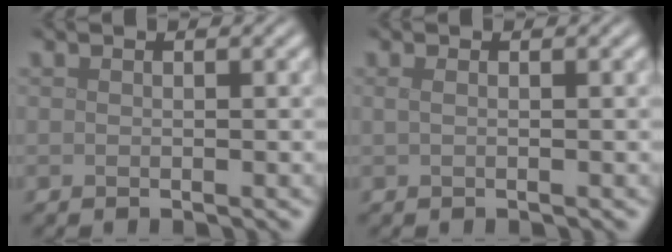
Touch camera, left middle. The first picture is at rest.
{"total": 0.7, "force": [0.1, 0.3, 0.6], "torque": [-0.010, -0.003, -0.001]}